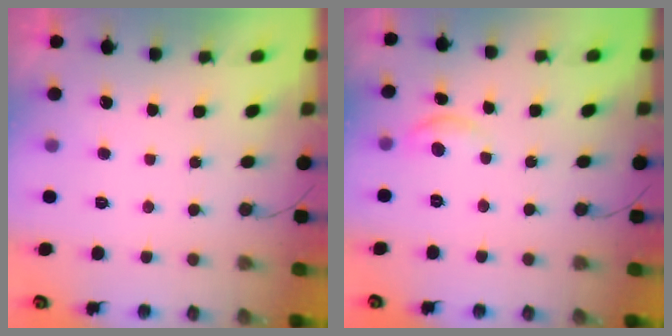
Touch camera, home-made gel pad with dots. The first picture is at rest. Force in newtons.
{"total": 5.2, "press": 5.2, "slide": 0.4}